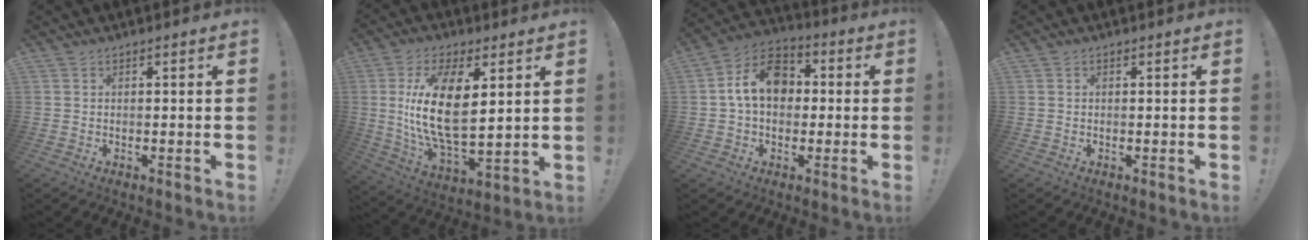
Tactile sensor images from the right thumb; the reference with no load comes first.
{"total": 19.2, "force": [3.9, 9.2, 16.4], "torque": [-0.325, -0.020, 0.066]}
{"total": 14.1, "force": [2.0, 10.4, 9.4], "torque": [-0.138, 0.019, 0.044]}
{"total": 0.0}